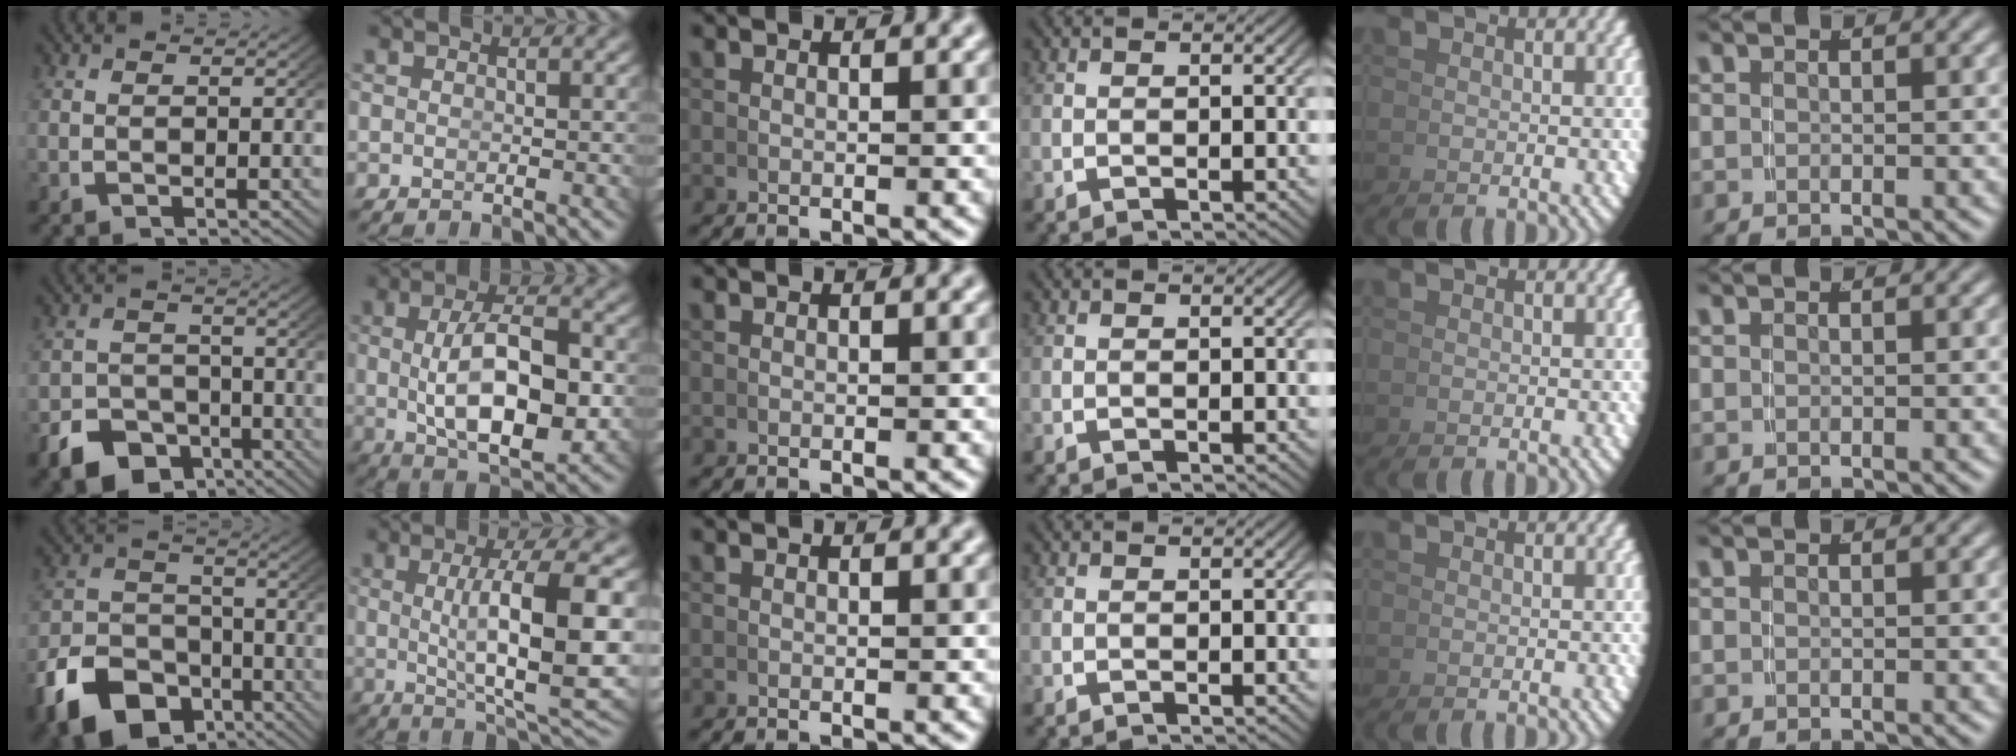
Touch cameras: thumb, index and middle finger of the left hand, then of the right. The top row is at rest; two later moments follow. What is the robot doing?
{"motion": "grasp_and_lifting", "object": "coin"}